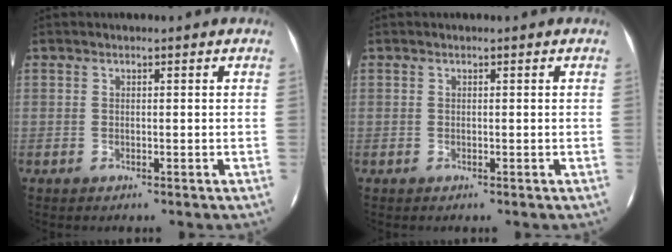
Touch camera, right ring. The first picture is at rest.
{"total": 0.0}